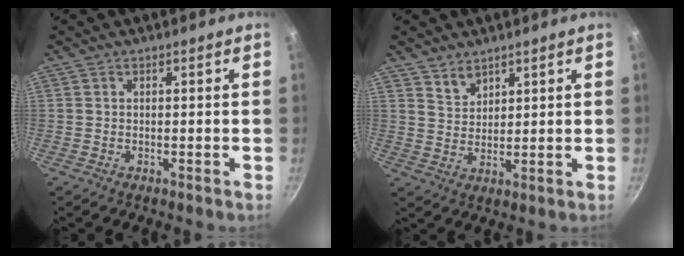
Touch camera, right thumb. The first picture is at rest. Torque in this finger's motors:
{"motor_torque": [-0.14, 0.00, -0.25, 0.25, 0.01]}